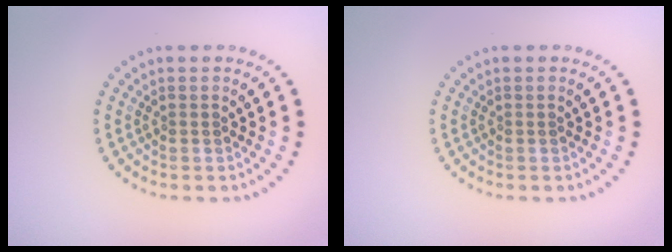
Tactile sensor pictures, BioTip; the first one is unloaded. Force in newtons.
{"total": 0.0}